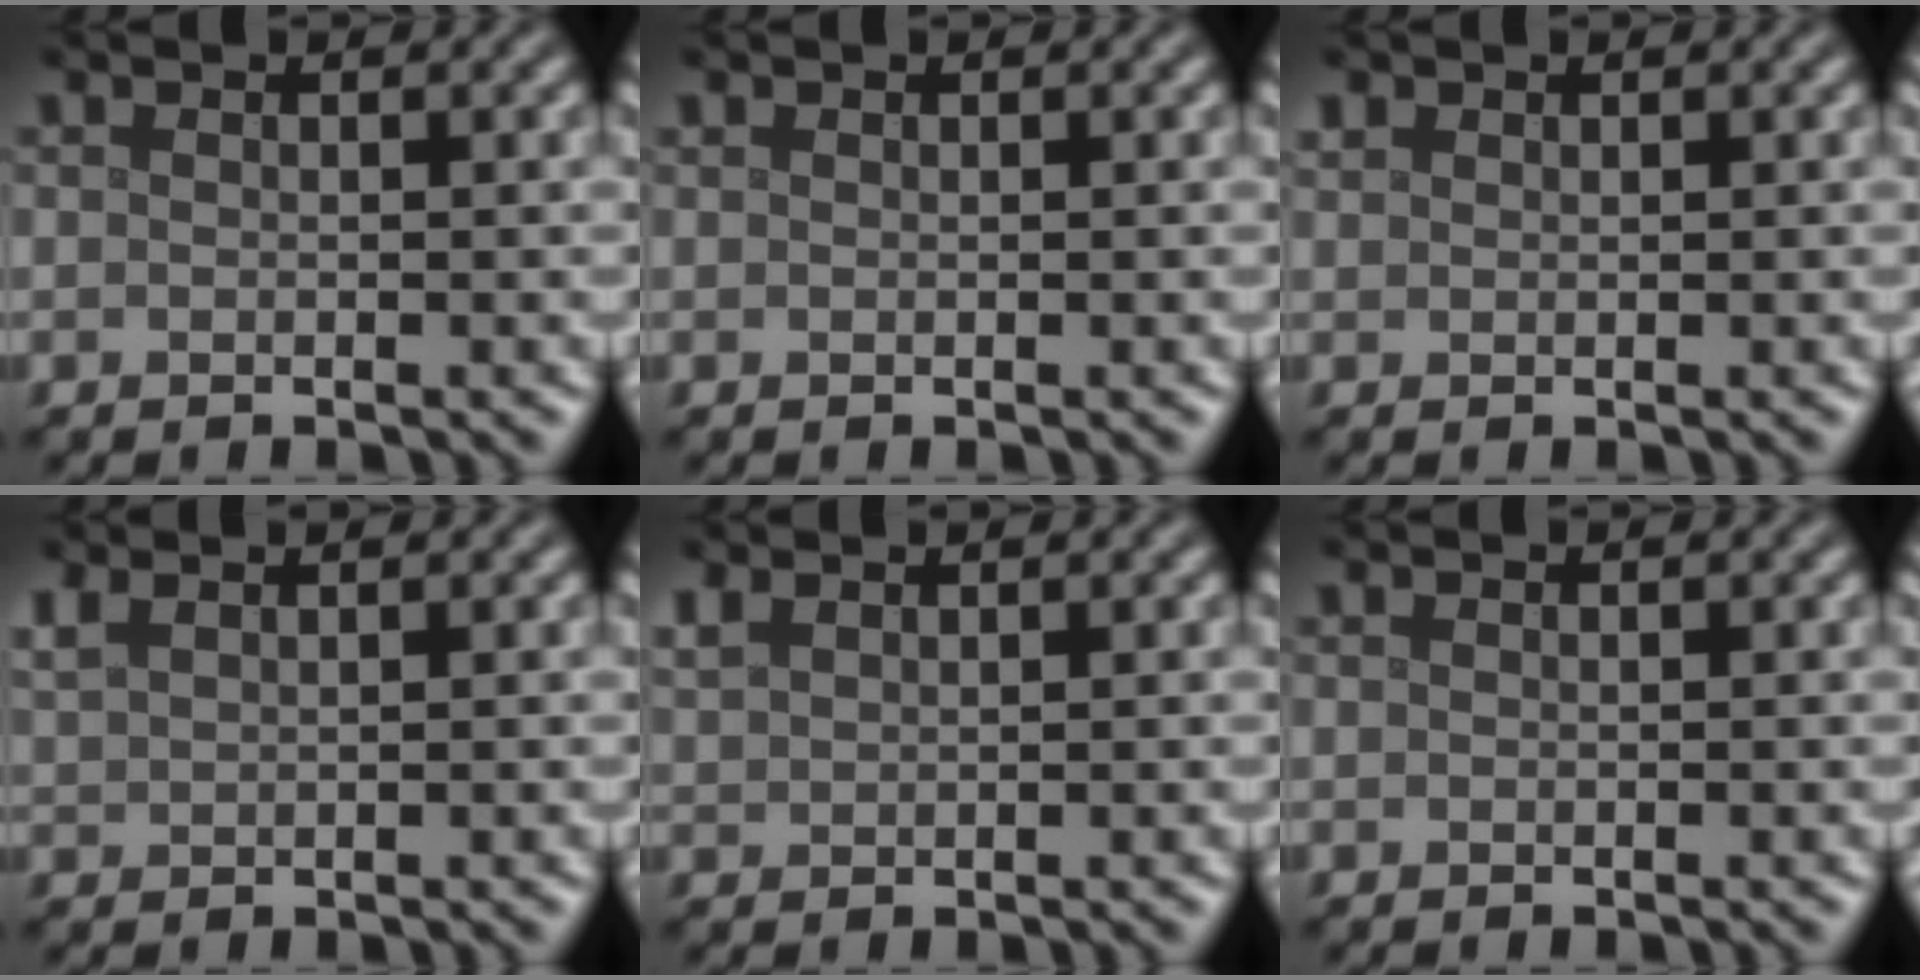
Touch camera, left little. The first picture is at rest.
{"total": 0.0}
{"total": 0.7, "force": [0.5, 0.4, 0.0], "torque": [-0.004, 0.002, 0.011]}
{"total": 1.6, "force": [1.3, 0.4, 0.7], "torque": [-0.025, 0.007, 0.031]}
{"total": 1.3, "force": [1.1, 0.3, 0.4], "torque": [-0.020, 0.006, 0.028]}
{"total": 0.0}